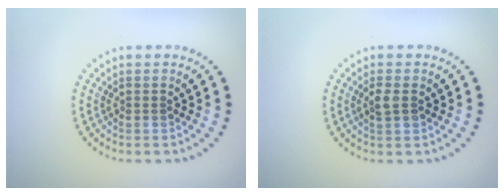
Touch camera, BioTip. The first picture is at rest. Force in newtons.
{"total": 1.5, "press": 1.5, "slide": 0.3}